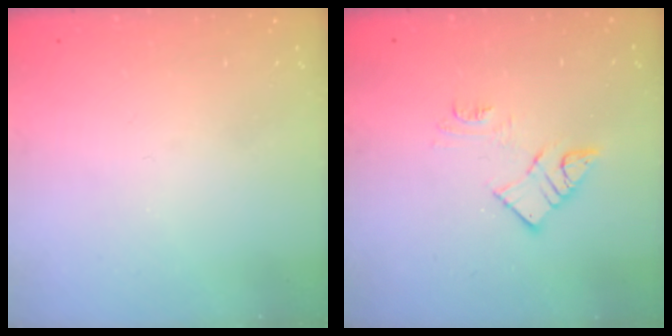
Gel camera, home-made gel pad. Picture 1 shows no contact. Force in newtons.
{"total": 9.7, "press": 9.6, "slide": 0.6}